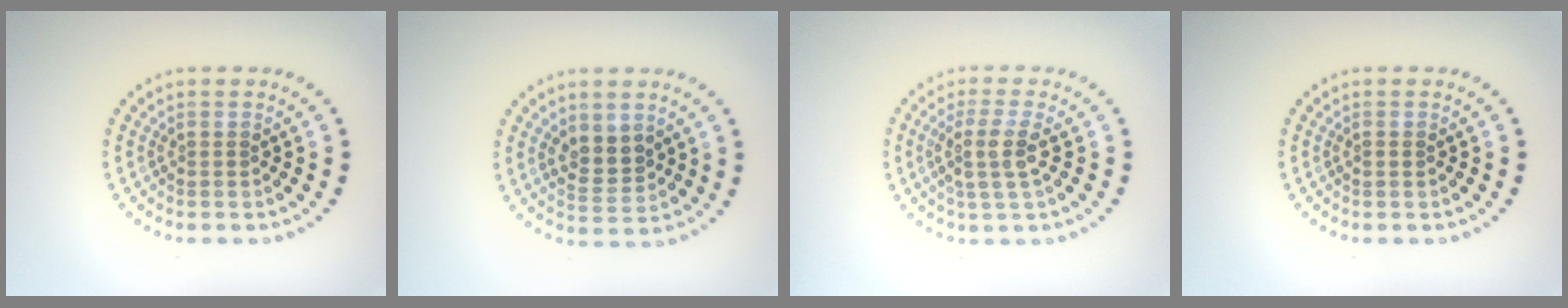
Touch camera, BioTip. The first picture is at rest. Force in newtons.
{"total": 2.7, "press": 2.5, "slide": 0.8}
{"total": 3.0, "press": 2.4, "slide": 1.7}
{"total": 0.7, "press": 0.7, "slide": 0.1}